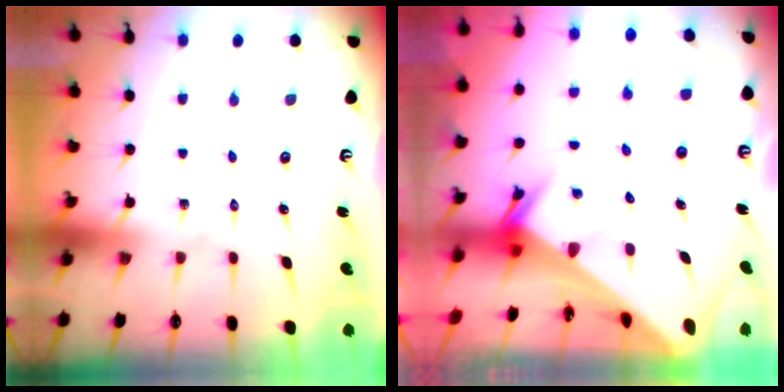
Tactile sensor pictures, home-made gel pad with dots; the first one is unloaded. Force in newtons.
{"total": 4.9, "press": 4.9, "slide": 0.4}